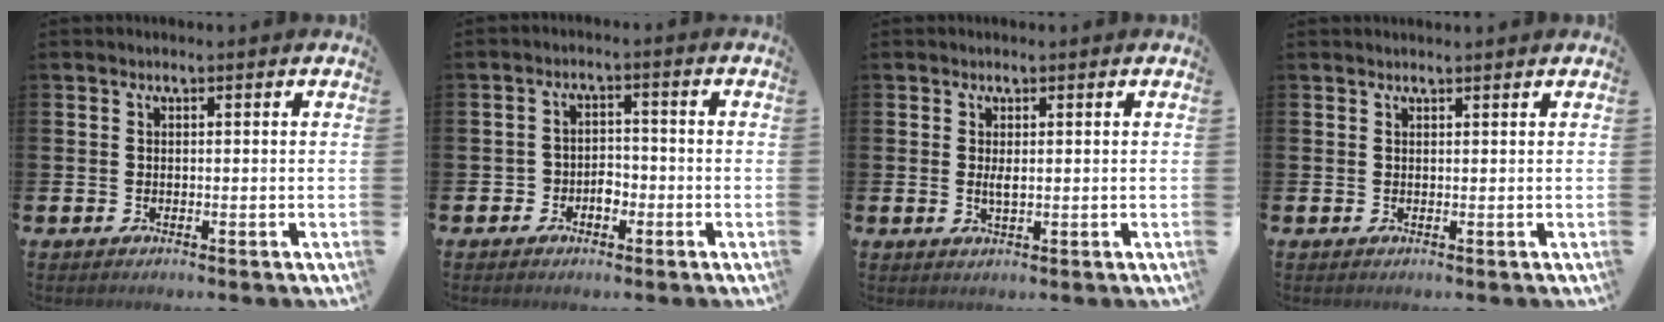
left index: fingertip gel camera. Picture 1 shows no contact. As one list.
[{"total": 2.7, "force": [-1.6, 2.0, 1.0], "torque": [-0.023, 0.008, -0.036]}, {"total": 1.5, "force": [0.3, 0.4, 1.4], "torque": [-0.028, 0.000, 0.005]}, {"total": 0.7, "force": [0.7, -0.1, 0.0], "torque": [0.008, -0.005, 0.012]}]